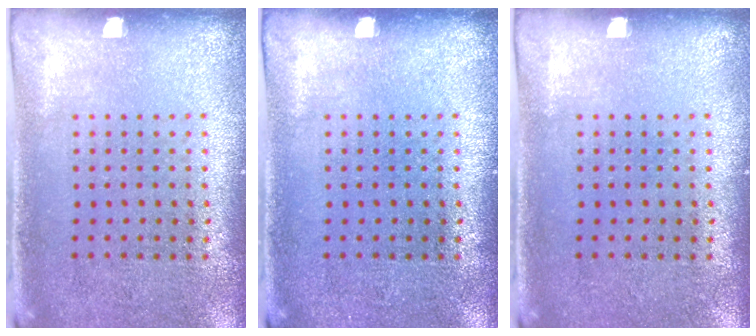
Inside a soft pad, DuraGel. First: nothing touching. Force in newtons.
{"total": 0.0}
{"total": 0.0}